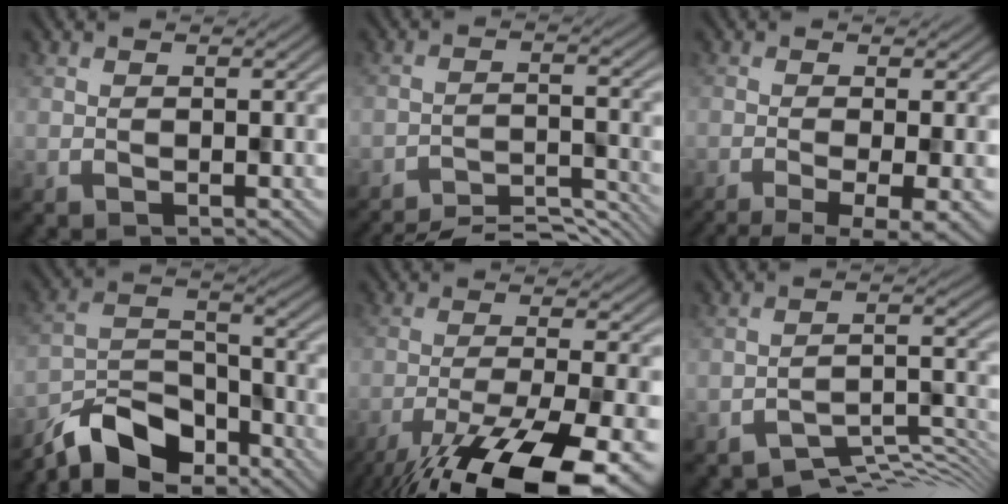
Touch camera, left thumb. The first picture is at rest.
{"total": 8.5, "force": [-8.0, 0.9, 2.7], "torque": [-0.043, 0.011, -0.110]}
{"total": 7.6, "force": [-4.5, 1.4, 6.0], "torque": [-0.081, 0.002, -0.056]}
{"total": 10.2, "force": [-8.2, 3.8, 4.6], "torque": [-0.080, 0.002, -0.164]}
{"total": 16.1, "force": [-11.1, 3.8, 11.1], "torque": [-0.185, -0.036, -0.164]}
{"total": 6.0, "force": [-4.9, 1.3, 3.2], "torque": [-0.039, -0.001, -0.081]}